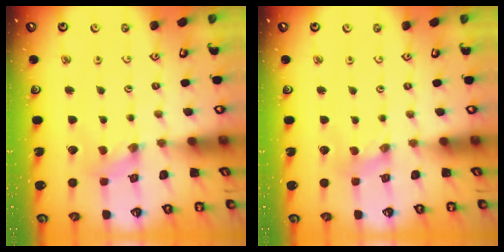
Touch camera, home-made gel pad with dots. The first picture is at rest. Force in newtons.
{"total": 0.0}